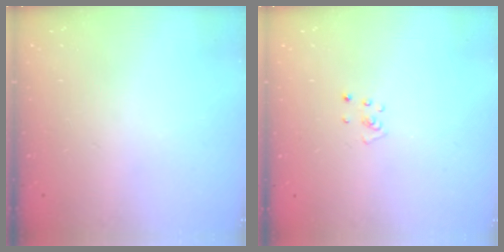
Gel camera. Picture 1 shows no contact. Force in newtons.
{"total": 2.2, "press": 2.2, "slide": 0.2}